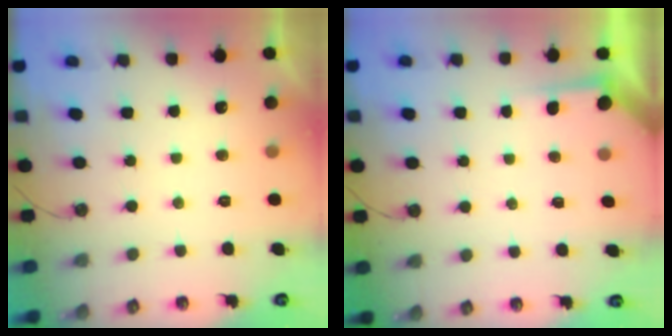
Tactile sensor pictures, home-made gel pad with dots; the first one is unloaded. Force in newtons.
{"total": 2.5, "press": 2.5, "slide": 0.3}